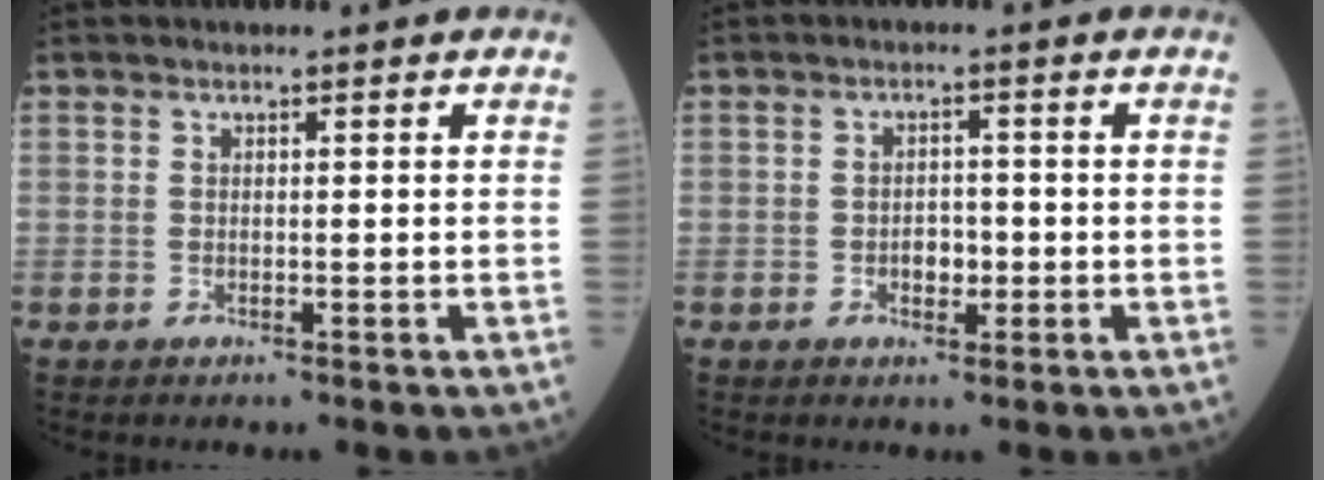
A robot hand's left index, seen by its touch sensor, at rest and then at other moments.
{"total": 2.6, "force": [-0.7, 1.6, 1.9], "torque": [-0.025, 0.006, -0.010]}